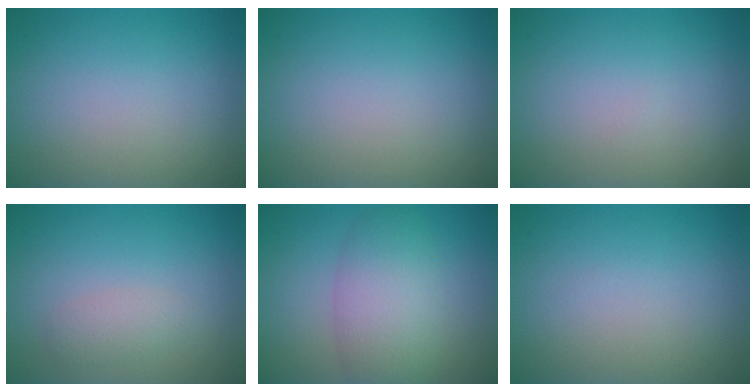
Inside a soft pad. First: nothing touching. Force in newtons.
{"total": 0.0}
{"total": 0.0}
{"total": 1.5, "press": 1.5, "slide": 0.1}
{"total": 5.4, "press": 5.4, "slide": 0.1}
{"total": 0.0}